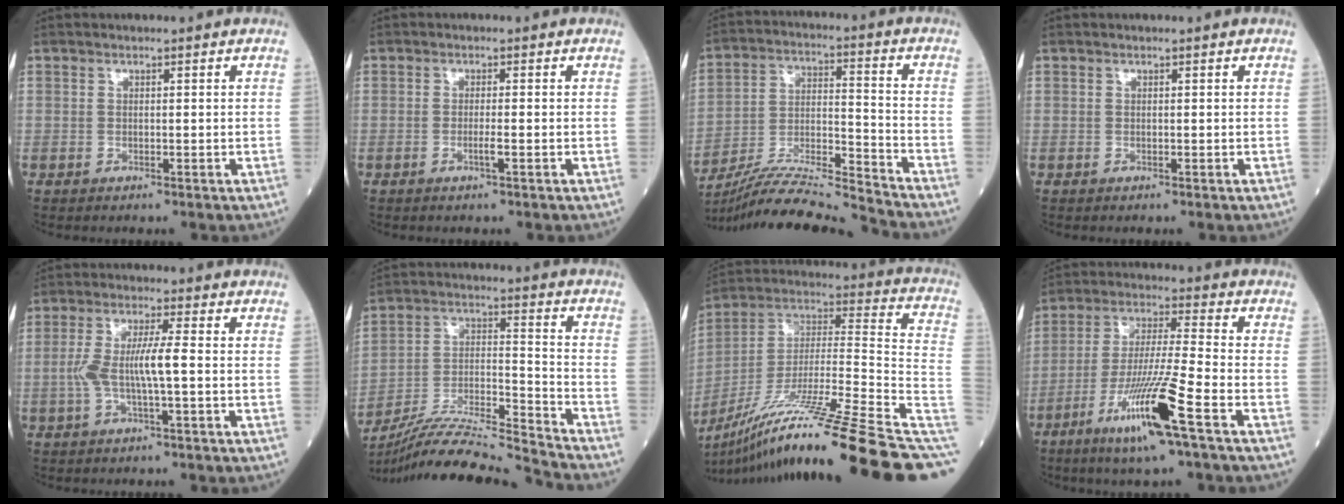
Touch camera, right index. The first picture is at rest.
{"total": 1.7, "force": [-0.7, -0.1, 1.5], "torque": [-0.029, -0.002, -0.013]}
{"total": 16.9, "force": [-16.1, -1.9, 4.7], "torque": [-0.085, 0.006, -0.278]}
{"total": 0.0}
{"total": 6.8, "force": [-0.7, 0.5, 6.7], "torque": [-0.144, 0.012, -0.017]}
{"total": 18.8, "force": [-17.9, -1.7, 5.6], "torque": [-0.110, 0.000, -0.307]}
{"total": 32.0, "force": [-22.7, -0.4, 22.5], "torque": [-0.291, -0.012, -0.368]}
{"total": 13.5, "force": [-6.8, -0.6, 11.7], "torque": [-0.230, -0.022, -0.126]}